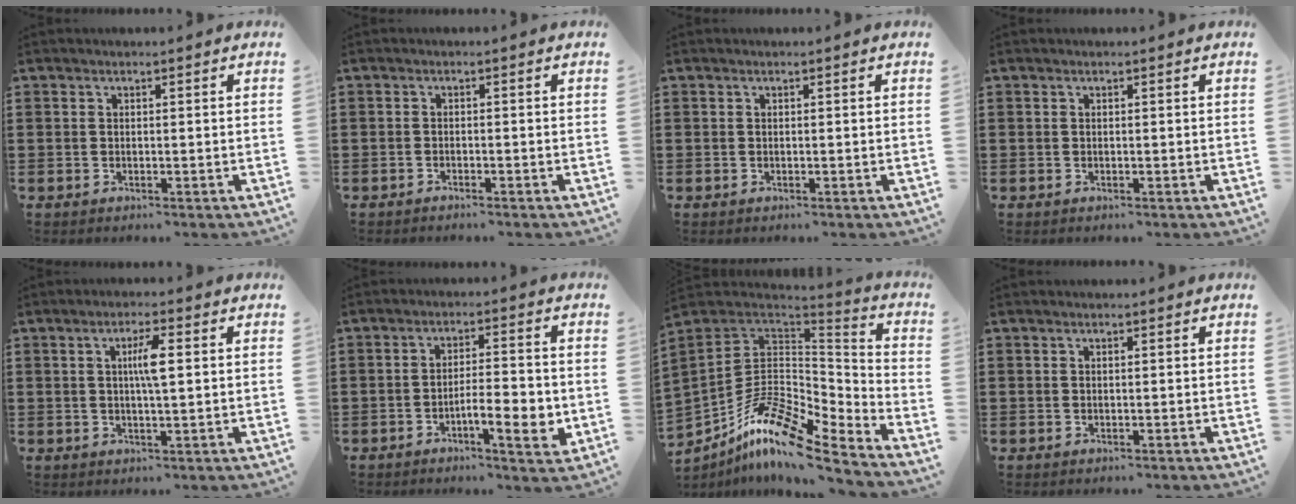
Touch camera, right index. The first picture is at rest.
{"total": 0.8, "force": [-0.8, -0.1, 0.0], "torque": [-0.003, 0.000, -0.017]}
{"total": 0.0}
{"total": 0.0}
{"total": 4.2, "force": [0.7, 0.7, 4.1], "torque": [-0.080, 0.004, 0.008]}
{"total": 6.8, "force": [-2.4, 1.8, 6.1], "torque": [-0.093, -0.002, -0.040]}
{"total": 13.3, "force": [-8.3, 5.2, 9.1], "torque": [-0.187, 0.014, -0.157]}
{"total": 0.0}